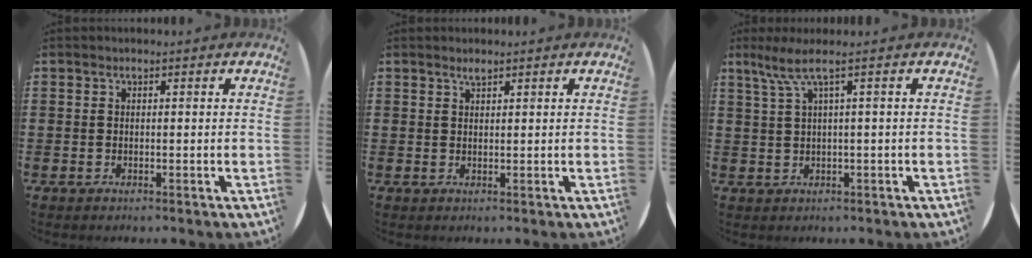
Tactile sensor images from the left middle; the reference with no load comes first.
{"total": 0.8, "force": [0.8, 0.1, 0.2], "torque": [-0.005, -0.001, 0.015]}
{"total": 3.5, "force": [1.2, 0.0, 3.2], "torque": [-0.065, 0.000, 0.019]}